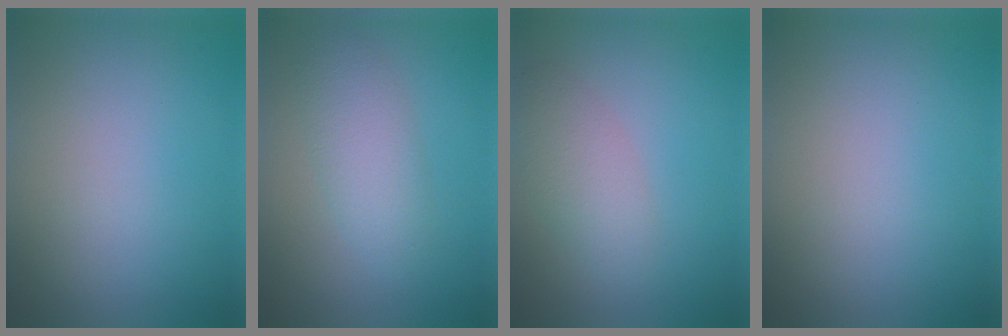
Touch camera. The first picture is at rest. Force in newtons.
{"total": 3.3, "press": 3.3, "slide": 0.0}
{"total": 3.0, "press": 3.0, "slide": 0.1}
{"total": 0.0}